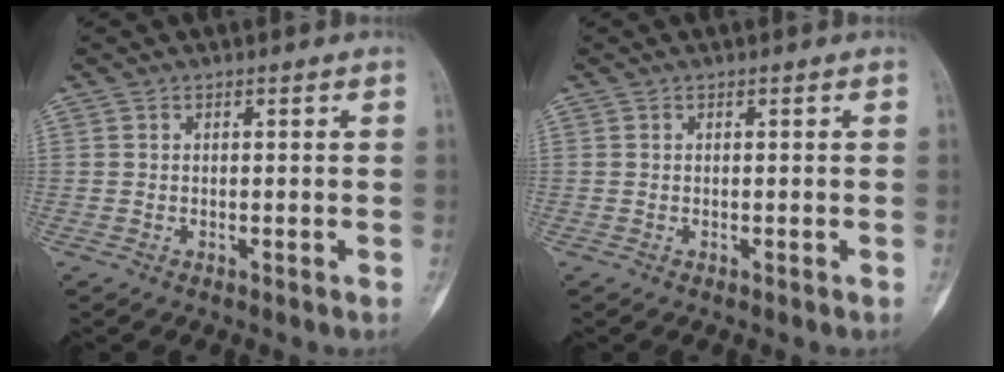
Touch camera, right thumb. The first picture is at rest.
{"total": 0.0}